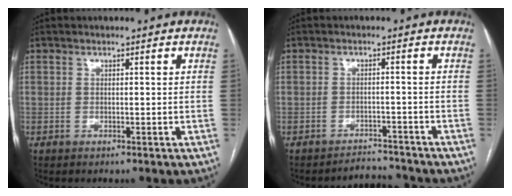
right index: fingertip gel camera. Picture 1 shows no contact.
{"total": 3.4, "force": [-3.2, 0.3, -1.1], "torque": [0.023, 0.006, -0.043]}